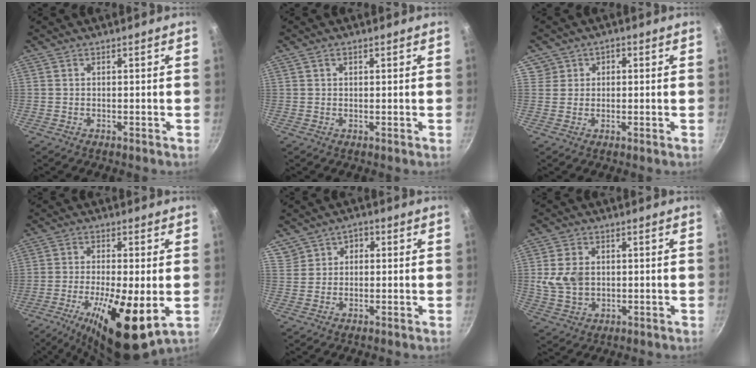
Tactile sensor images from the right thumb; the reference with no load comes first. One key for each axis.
{"total": 1.2, "fx": 0.6, "fy": 0.7, "fz": 0.7, "tx": -0.008, "ty": 0.000, "tz": 0.011}
{"total": 3.7, "fx": 1.0, "fy": 3.5, "fz": 0.6, "tx": 0.022, "ty": 0.016, "tz": 0.018}
{"total": 15.2, "fx": -4.2, "fy": 4.6, "fz": 13.8, "tx": -0.244, "ty": -0.003, "tz": -0.068}
{"total": 4.8, "fx": 1.8, "fy": 4.1, "fz": 1.6, "tx": 0.001, "ty": 0.010, "tz": 0.034}
{"total": 7.9, "fx": 0.8, "fy": 6.1, "fz": 5.0, "tx": -0.082, "ty": -0.005, "tz": 0.018}